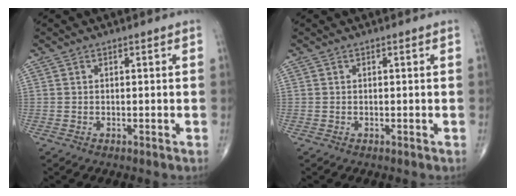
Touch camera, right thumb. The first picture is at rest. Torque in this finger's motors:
{"motor_torque": [0.00, 0.00, 0.00, 0.00, 0.01]}